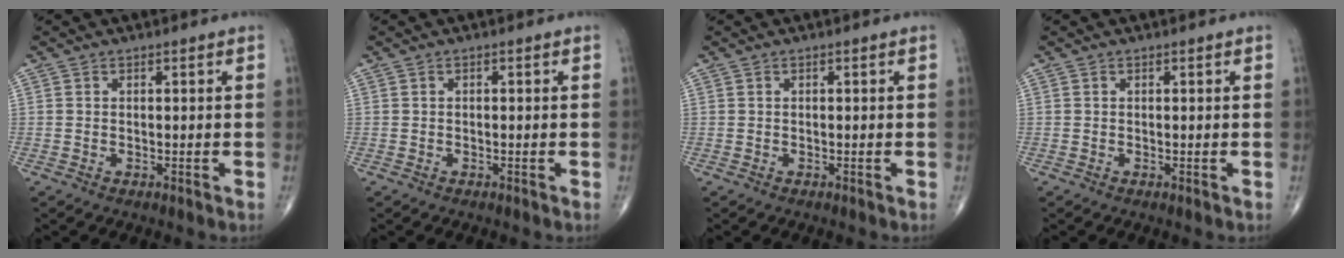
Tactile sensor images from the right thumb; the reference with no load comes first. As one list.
[{"total": 0.0}, {"total": 0.0}, {"total": 0.0}]